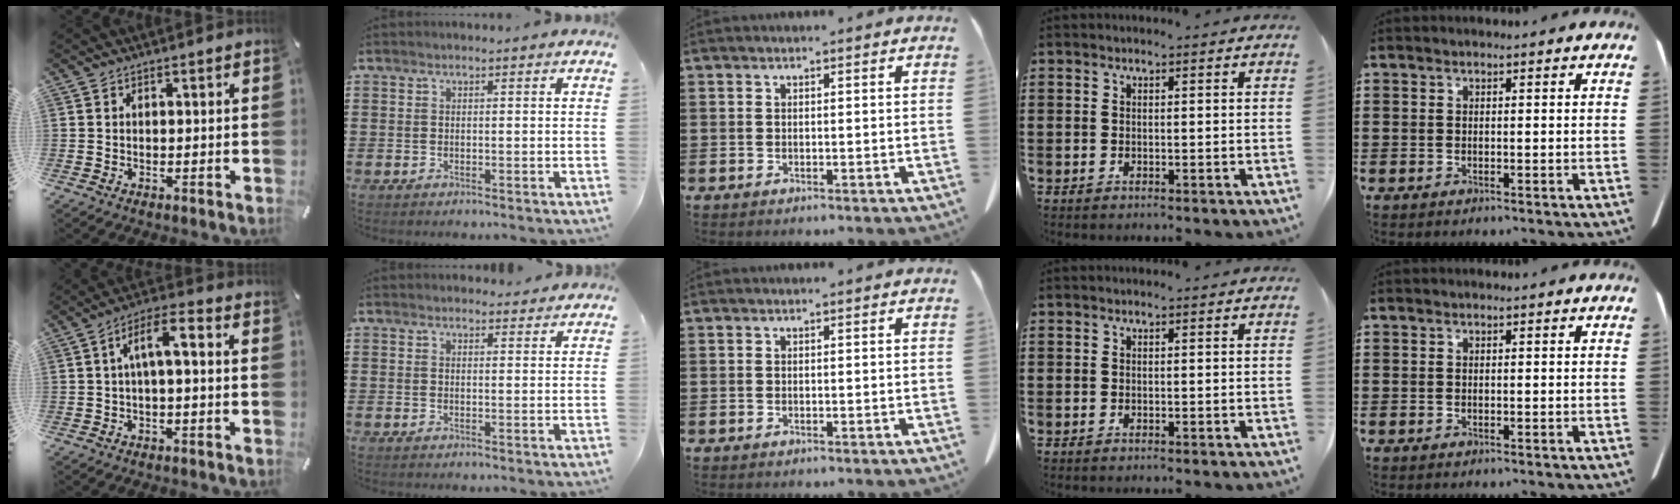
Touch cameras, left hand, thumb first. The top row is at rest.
{"thumb": {"total": 4.9, "force": [-0.8, 2.1, 4.3], "torque": [-0.084, 0.019, -0.018]}, "index": {"total": 1.9, "force": [1.8, 0.4, 0.0], "torque": [0.003, -0.001, 0.033]}}